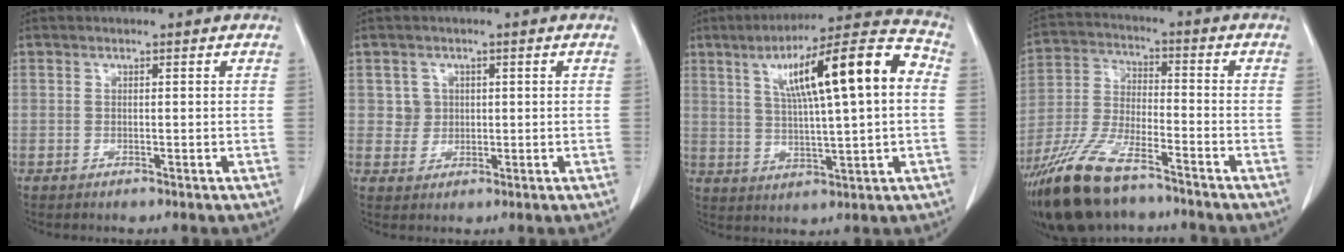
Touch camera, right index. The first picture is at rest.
{"total": 4.3, "force": [0.9, 4.2, 0.4], "torque": [0.001, 0.014, 0.021]}
{"total": 18.3, "force": [4.1, 2.9, 17.6], "torque": [-0.272, 0.041, 0.062]}
{"total": 16.3, "force": [-11.6, 5.4, 10.0], "torque": [-0.230, -0.021, -0.218]}